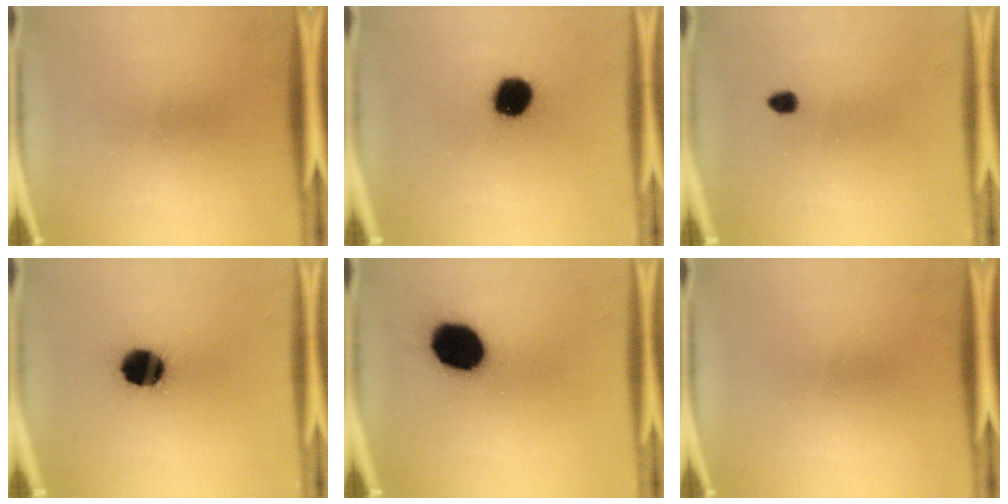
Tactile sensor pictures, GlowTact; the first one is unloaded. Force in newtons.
{"total": 11.5}
{"total": 1.8}
{"total": 12.5}
{"total": 16.4}
{"total": 0.0}